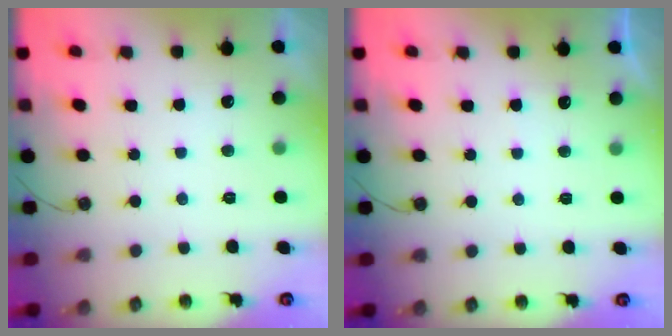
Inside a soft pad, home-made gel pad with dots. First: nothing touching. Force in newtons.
{"total": 2.8, "press": 2.8, "slide": 0.5}